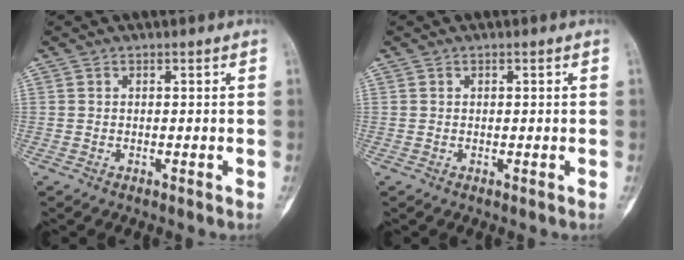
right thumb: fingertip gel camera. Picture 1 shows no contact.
{"total": 0.0}